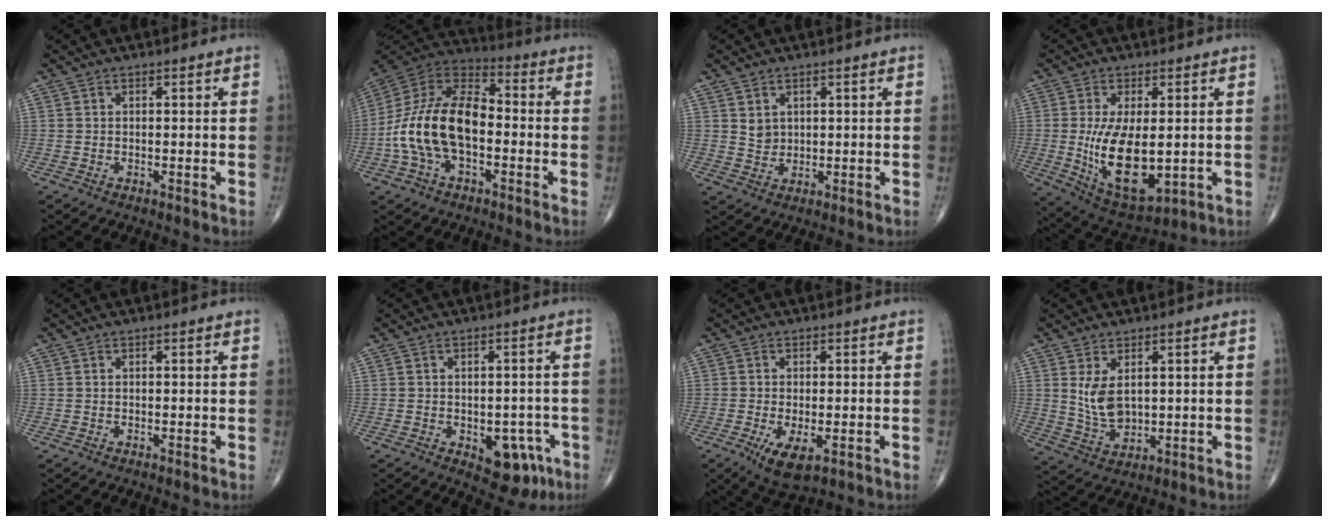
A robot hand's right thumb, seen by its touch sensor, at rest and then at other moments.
{"total": 18.2, "force": [-3.0, 10.3, 14.7], "torque": [-0.275, 0.041, -0.060]}
{"total": 2.7, "force": [1.2, 2.1, 1.2], "torque": [-0.012, -0.012, 0.028]}
{"total": 14.3, "force": [-1.0, 6.6, 12.6], "torque": [-0.216, -0.022, 0.004]}
{"total": 0.0}
{"total": 8.7, "force": [-3.5, 5.2, 6.0], "torque": [-0.037, 0.018, -0.035]}
{"total": 6.3, "force": [-2.4, 2.7, 5.2], "torque": [-0.090, -0.014, -0.033]}
{"total": 6.5, "force": [1.7, 3.8, 5.0], "torque": [-0.085, -0.017, 0.046]}